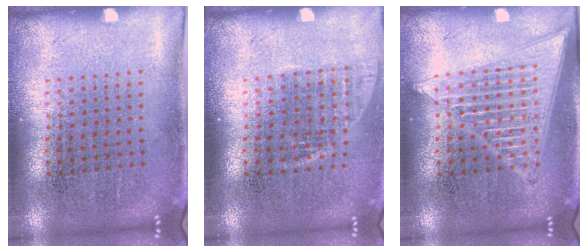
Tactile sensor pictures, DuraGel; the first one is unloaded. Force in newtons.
{"total": 1.0, "press": 0.9, "slide": 0.4}
{"total": 3.1, "press": 3.0, "slide": 0.4}